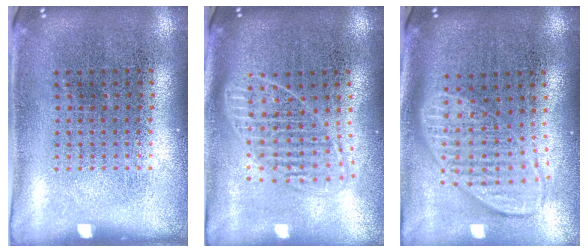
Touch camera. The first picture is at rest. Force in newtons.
{"total": 1.7, "press": 1.4, "slide": 1.0}
{"total": 1.9, "press": 1.5, "slide": 1.2}